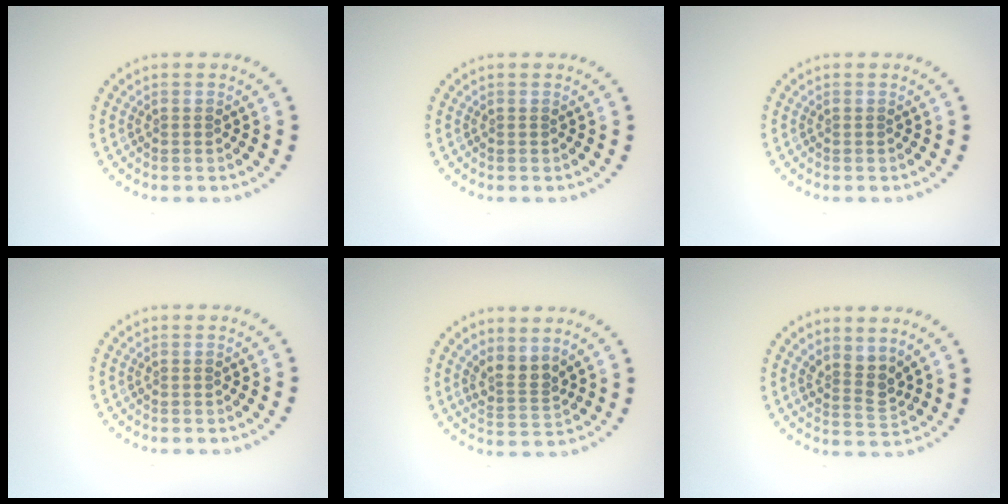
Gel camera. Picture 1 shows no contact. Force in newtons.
{"total": 0.0}
{"total": 0.0}
{"total": 0.0}
{"total": 2.5, "press": 1.8, "slide": 1.8}
{"total": 2.4, "press": 1.8, "slide": 1.6}